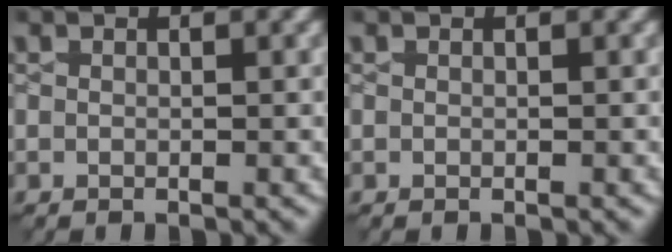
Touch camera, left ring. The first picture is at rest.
{"total": 0.0}